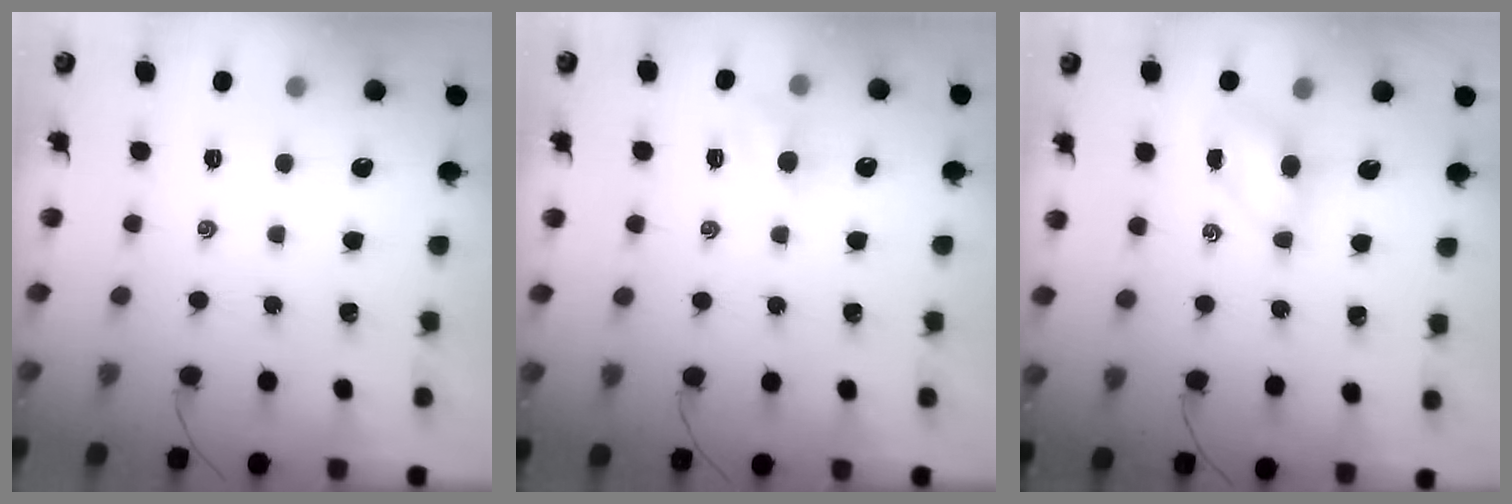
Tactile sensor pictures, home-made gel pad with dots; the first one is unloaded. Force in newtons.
{"total": 2.9, "press": 2.7, "slide": 0.9}
{"total": 4.6, "press": 4.5, "slide": 0.9}